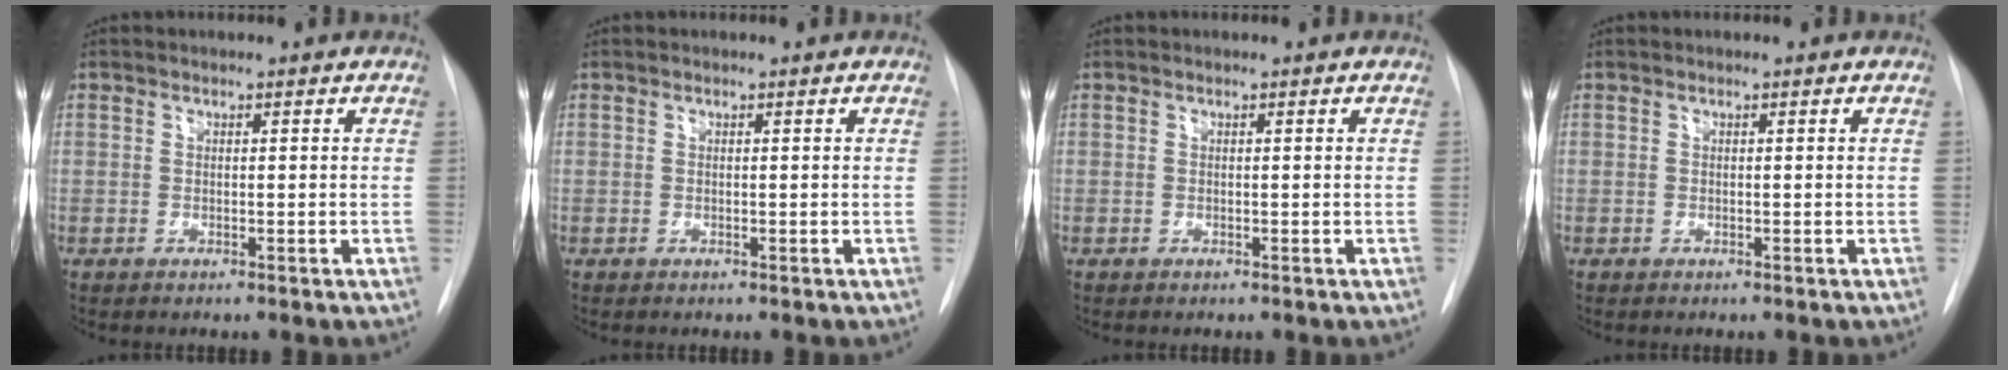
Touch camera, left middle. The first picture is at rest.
{"total": 0.0}
{"total": 0.0}
{"total": 0.0}